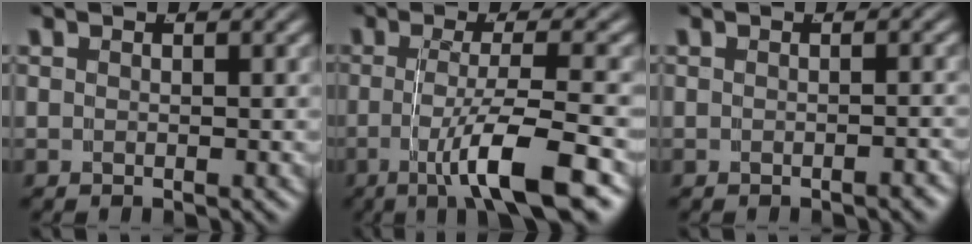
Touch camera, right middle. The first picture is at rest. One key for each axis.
{"total": 7.3, "fx": -3.3, "fy": 1.3, "fz": 6.3, "tx": -0.104, "ty": -0.010, "tz": -0.048}
{"total": 0.8, "fx": -0.7, "fy": -0.1, "fz": 0.2, "tx": -0.003, "ty": 0.005, "tz": -0.015}